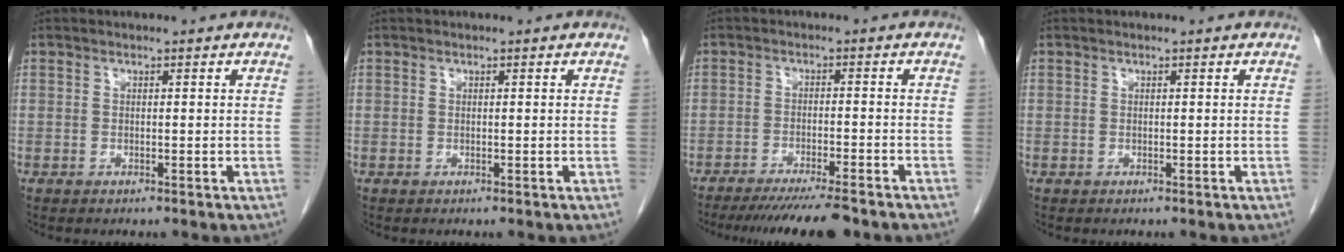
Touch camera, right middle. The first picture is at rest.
{"total": 0.0}
{"total": 10.3, "force": [-8.8, 0.2, 5.4], "torque": [-0.067, -0.024, -0.135]}
{"total": 0.0}